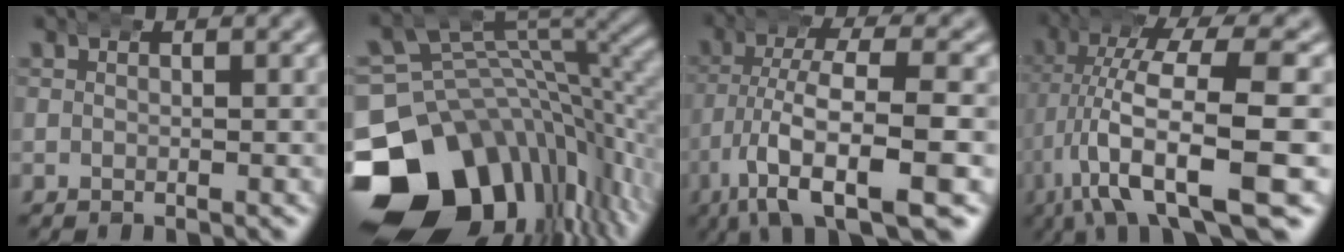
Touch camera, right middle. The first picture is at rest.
{"total": 22.3, "force": [-7.0, 16.1, 13.7], "torque": [-0.217, -0.063, -0.098]}
{"total": 10.3, "force": [-6.4, 3.6, 7.2], "torque": [-0.157, -0.043, -0.082]}
{"total": 11.4, "force": [-3.7, 4.2, 10.0], "torque": [-0.189, -0.019, -0.046]}